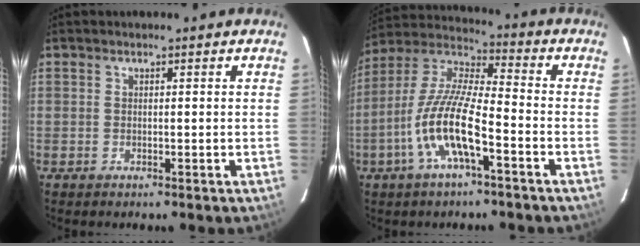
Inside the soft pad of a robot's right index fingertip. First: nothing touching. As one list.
[{"total": 13.1, "force": [-5.6, 2.8, 11.5], "torque": [-0.237, -0.003, -0.112]}]